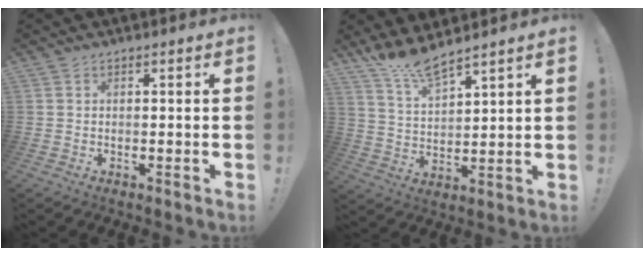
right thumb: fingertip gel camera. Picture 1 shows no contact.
{"total": 8.8, "force": [7.9, 1.2, 3.6], "torque": [-0.079, -0.051, 0.147]}